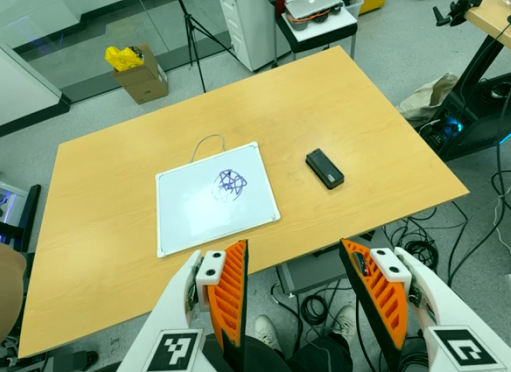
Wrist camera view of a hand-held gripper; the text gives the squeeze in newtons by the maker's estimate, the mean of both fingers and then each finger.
{"total": 0.0}